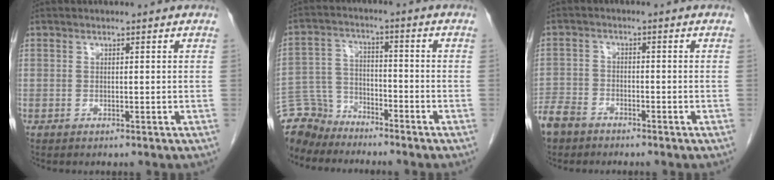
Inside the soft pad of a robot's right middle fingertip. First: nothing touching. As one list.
[{"total": 8.6, "force": [-8.0, 2.9, -0.8], "torque": [0.012, 0.015, -0.159]}, {"total": 5.8, "force": [-4.7, 3.0, 1.5], "torque": [-0.033, 0.001, -0.090]}]